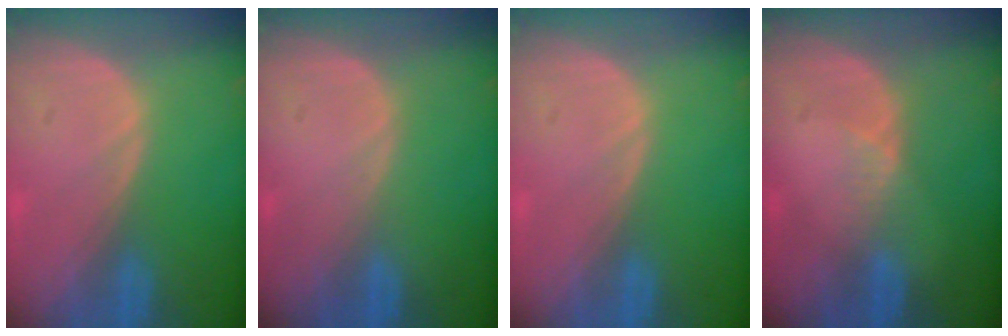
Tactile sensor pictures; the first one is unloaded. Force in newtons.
{"total": 0.0}
{"total": 0.0}
{"total": 2.0, "press": 1.6, "slide": 1.3}